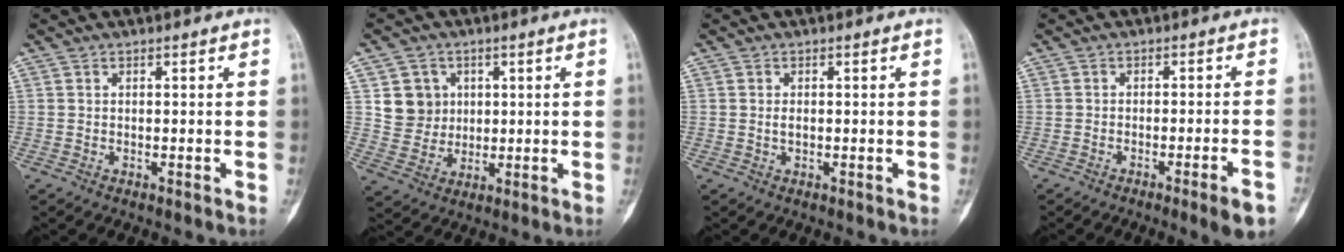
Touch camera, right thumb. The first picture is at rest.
{"total": 7.1, "force": [2.0, 6.6, 1.6], "torque": [0.004, -0.006, 0.041]}
{"total": 1.0, "force": [0.0, 0.6, 0.8], "torque": [-0.016, 0.000, 0.000]}
{"total": 5.7, "force": [-3.2, 0.3, 4.7], "torque": [-0.067, 0.008, -0.046]}